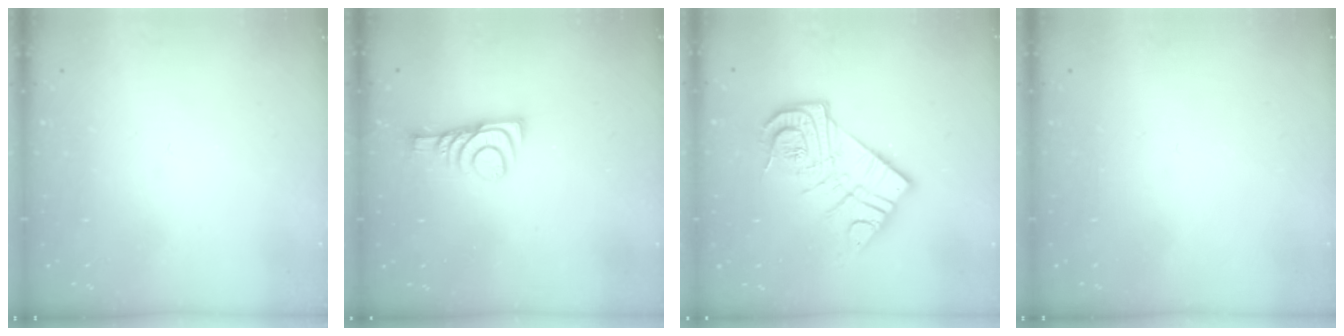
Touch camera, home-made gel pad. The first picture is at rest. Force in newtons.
{"total": 9.2, "press": 9.2, "slide": 0.2}
{"total": 15.4, "press": 15.4, "slide": 1.3}
{"total": 1.7, "press": 1.7, "slide": 0.1}